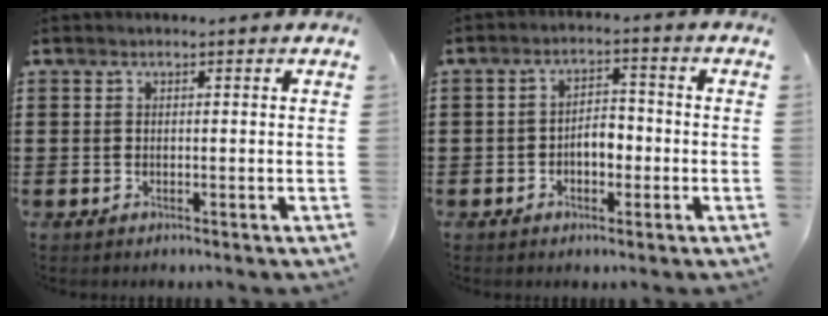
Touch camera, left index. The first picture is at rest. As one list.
[{"total": 3.8, "force": [-1.1, 2.2, 2.9], "torque": [-0.048, 0.003, -0.026]}]